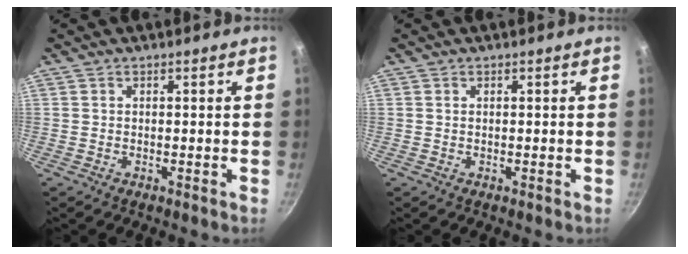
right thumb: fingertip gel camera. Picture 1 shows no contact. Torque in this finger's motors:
{"motor_torque": [-0.24, 0.04, -0.06, 0.51, 0.05]}